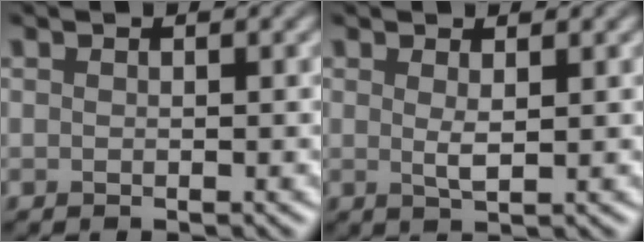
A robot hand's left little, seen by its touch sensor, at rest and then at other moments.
{"total": 1.3, "force": [0.6, 0.2, 1.2], "torque": [-0.024, -0.003, 0.011]}